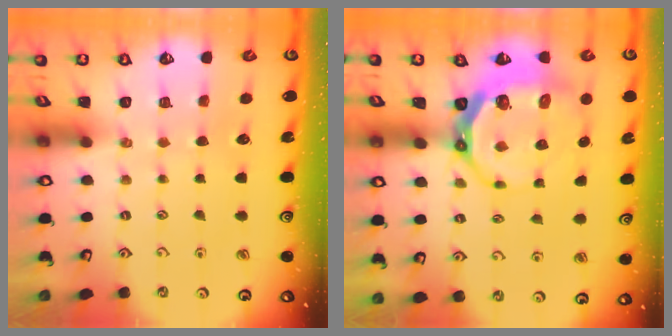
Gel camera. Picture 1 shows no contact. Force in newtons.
{"total": 9.4, "press": 8.6, "slide": 3.6}